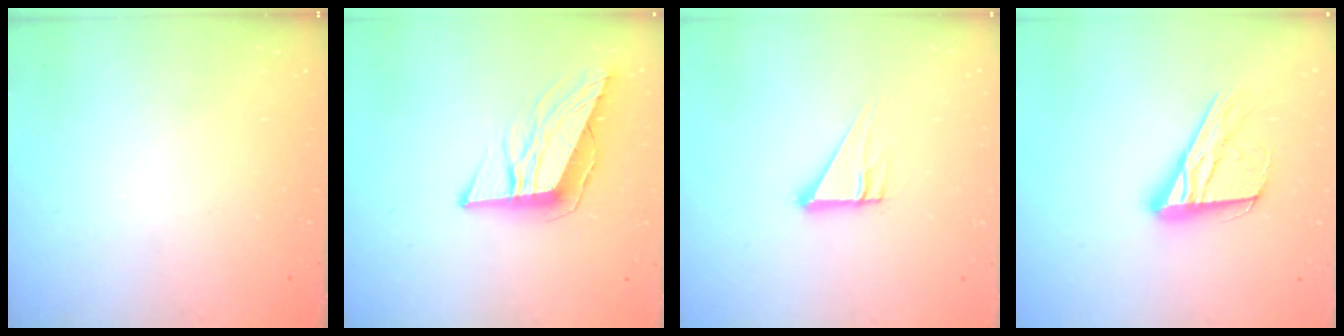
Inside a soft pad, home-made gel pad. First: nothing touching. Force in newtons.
{"total": 11.4, "press": 10.8, "slide": 3.6}
{"total": 6.6, "press": 6.6, "slide": 0.6}
{"total": 17.6, "press": 17.5, "slide": 1.7}